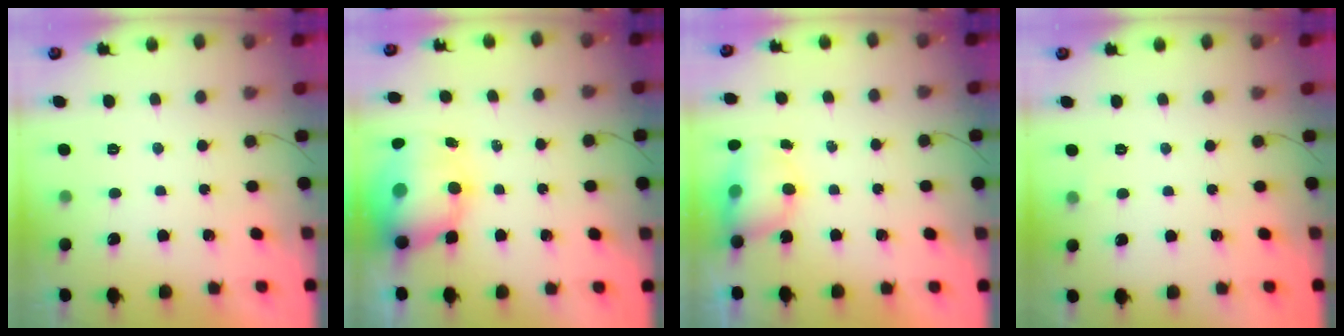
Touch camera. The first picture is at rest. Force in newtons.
{"total": 11.2, "press": 10.9, "slide": 2.5}
{"total": 6.9, "press": 6.9, "slide": 0.5}
{"total": 2.8, "press": 2.5, "slide": 1.1}